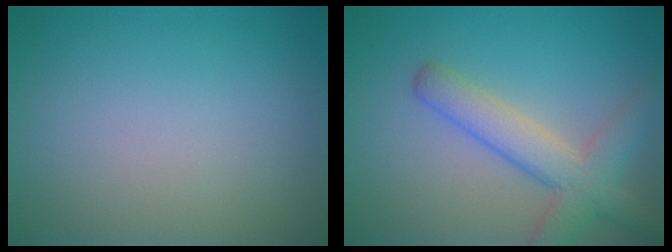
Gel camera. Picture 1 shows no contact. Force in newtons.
{"total": 4.8, "press": 4.8, "slide": 0.2}